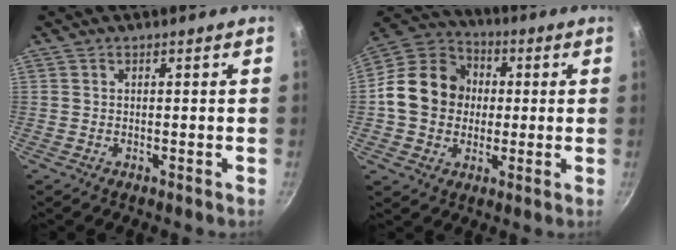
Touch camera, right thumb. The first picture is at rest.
{"total": 15.4, "force": [0.3, 13.2, 8.0], "torque": [-0.110, 0.028, -0.009]}